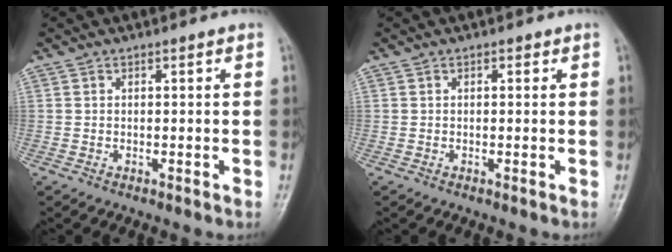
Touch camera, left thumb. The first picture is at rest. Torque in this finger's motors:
{"motor_torque": [0.03, -0.02, -0.21, -0.37, -0.03]}